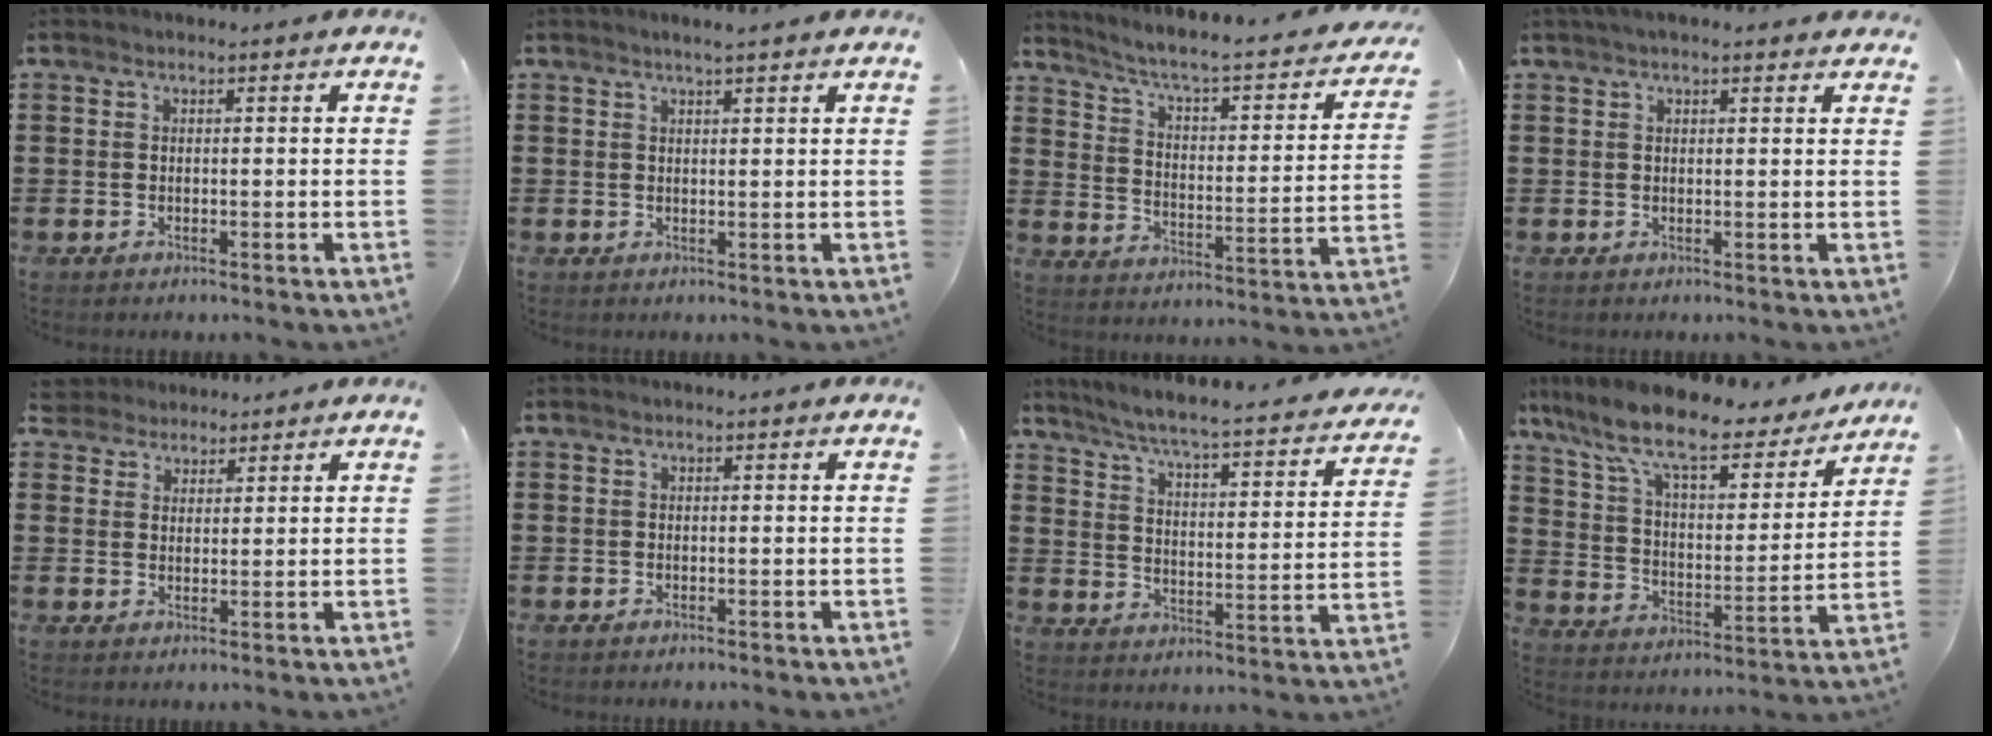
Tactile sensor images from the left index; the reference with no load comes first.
{"total": 1.4, "force": [1.1, -0.1, 0.8], "torque": [-0.016, -0.001, 0.021]}
{"total": 3.8, "force": [2.7, 0.4, 2.7], "torque": [-0.070, -0.034, 0.032]}
{"total": 1.8, "force": [1.3, 0.5, 1.0], "torque": [-0.021, 0.005, 0.024]}
{"total": 2.8, "force": [2.4, 1.4, -0.4], "torque": [-0.008, 0.005, 0.047]}
{"total": 0.0}
{"total": 4.2, "force": [3.7, -0.4, 2.0], "torque": [-0.060, -0.040, 0.050]}
{"total": 11.1, "force": [9.2, 2.1, 5.9], "torque": [-0.153, -0.055, 0.156]}